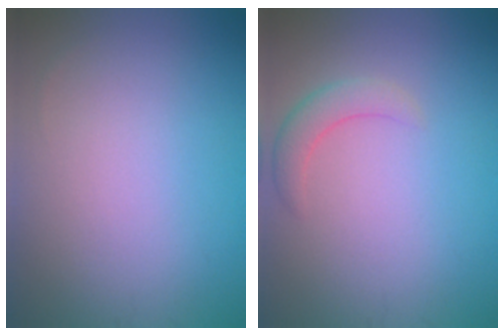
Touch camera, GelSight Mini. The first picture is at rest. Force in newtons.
{"total": 2.2, "press": 2.1, "slide": 0.2}